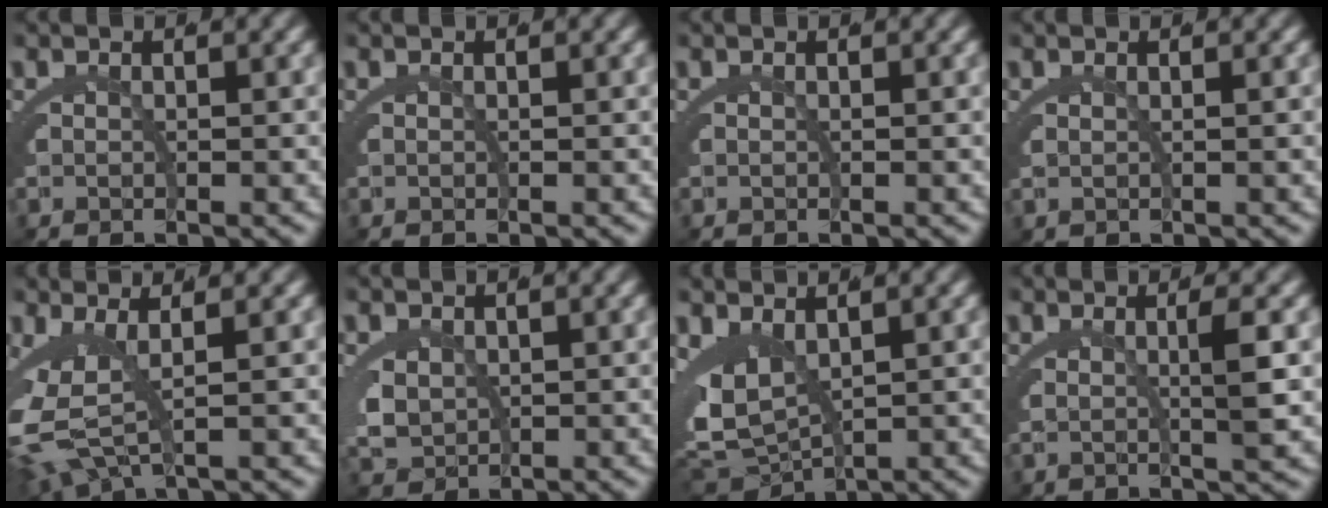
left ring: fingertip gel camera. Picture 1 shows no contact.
{"total": 0.0}
{"total": 0.0}
{"total": 1.0, "force": [0.6, -0.5, 0.7], "torque": [-0.012, 0.000, 0.015]}
{"total": 6.6, "force": [-0.3, 3.7, 5.5], "torque": [-0.136, -0.024, 0.009]}
{"total": 3.2, "force": [0.4, 2.7, 1.6], "torque": [-0.056, -0.022, 0.024]}
{"total": 8.8, "force": [0.0, 7.2, 4.9], "torque": [-0.128, -0.029, 0.010]}
{"total": 2.6, "force": [0.9, -0.7, 2.4], "torque": [-0.033, -0.003, 0.022]}